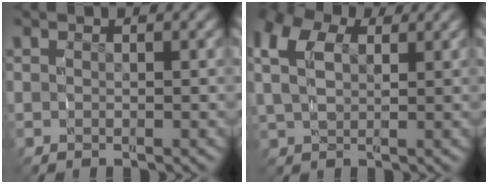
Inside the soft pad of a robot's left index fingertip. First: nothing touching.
{"total": 5.0, "force": [1.8, 3.4, 3.1], "torque": [-0.063, 0.012, 0.023]}